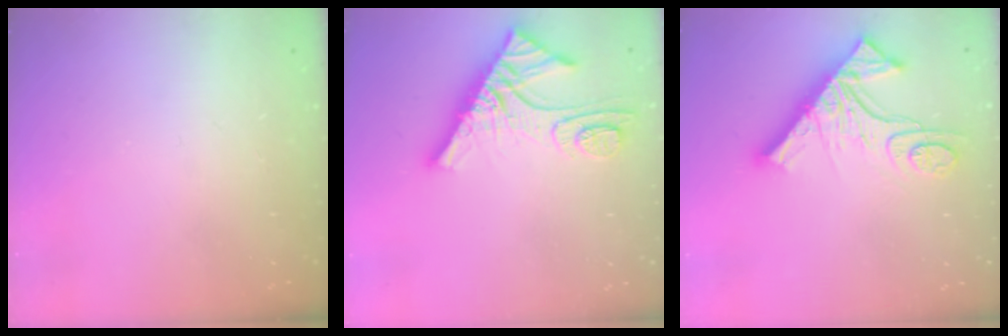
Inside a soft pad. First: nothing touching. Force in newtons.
{"total": 13.5, "press": 13.4, "slide": 1.3}
{"total": 18.5, "press": 18.4, "slide": 1.5}